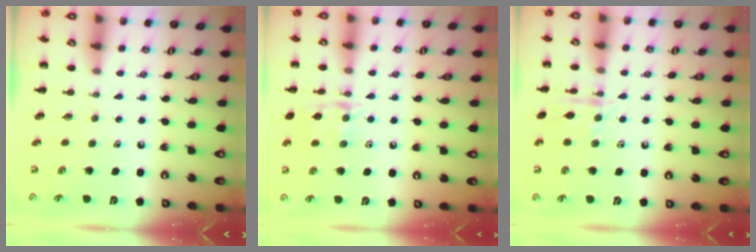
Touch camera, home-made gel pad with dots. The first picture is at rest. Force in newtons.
{"total": 10.9, "press": 10.9, "slide": 0.6}
{"total": 8.6, "press": 8.5, "slide": 1.5}